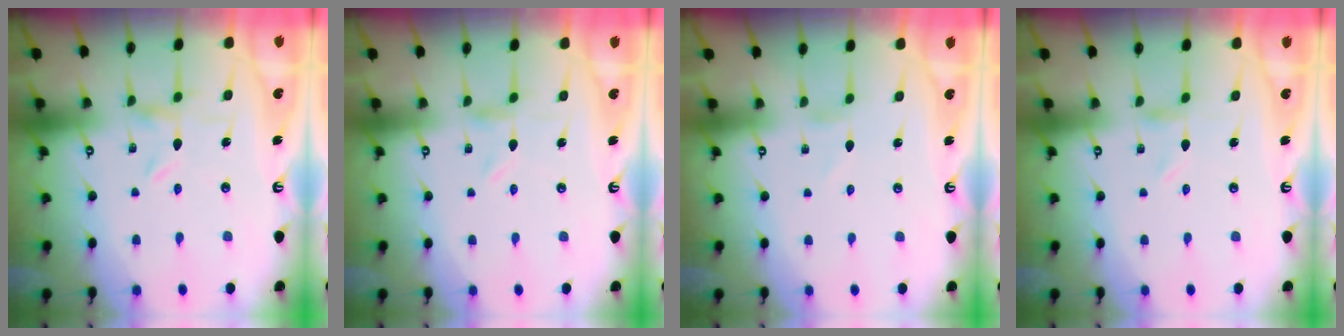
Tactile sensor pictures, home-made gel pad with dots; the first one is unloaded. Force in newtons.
{"total": 0.0}
{"total": 1.2, "press": 1.2, "slide": 0.1}
{"total": 0.6, "press": 0.5, "slide": 0.2}